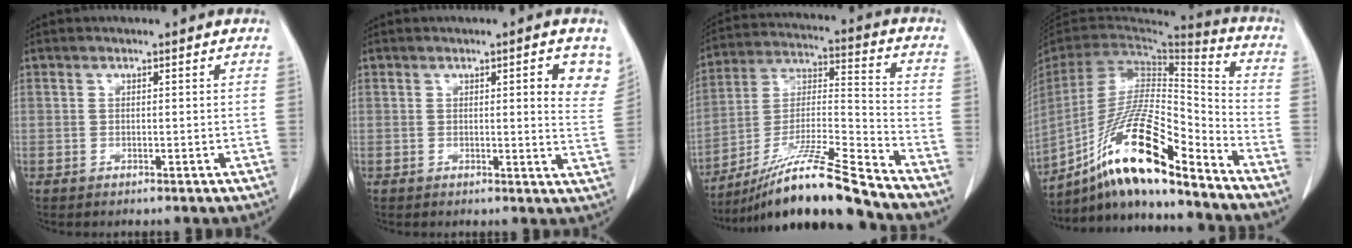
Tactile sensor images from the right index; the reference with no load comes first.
{"total": 5.7, "force": [2.5, 0.9, 5.0], "torque": [-0.050, -0.009, 0.021]}
{"total": 17.1, "force": [-14.2, -0.8, 9.6], "torque": [-0.187, -0.013, -0.256]}
{"total": 20.0, "force": [-14.0, 2.1, 14.1], "torque": [-0.287, -0.012, -0.255]}